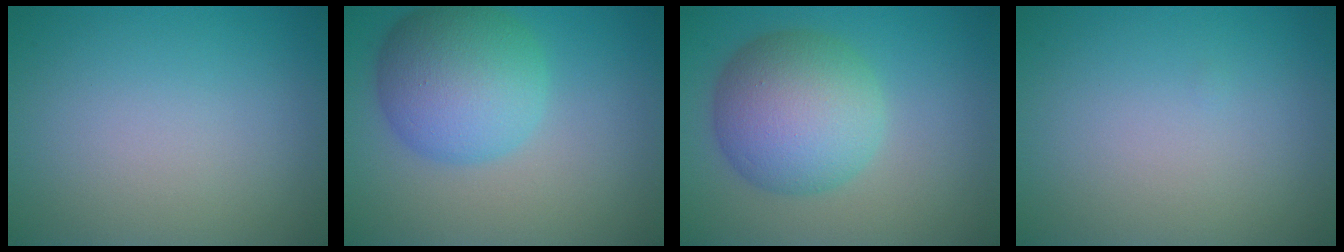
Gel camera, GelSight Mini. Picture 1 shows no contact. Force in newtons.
{"total": 7.5, "press": 7.5, "slide": 0.1}
{"total": 8.0, "press": 8.0, "slide": 0.2}
{"total": 0.0}